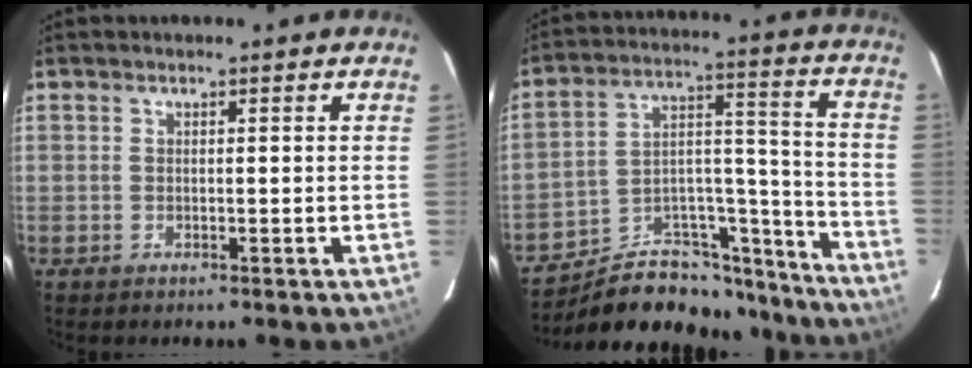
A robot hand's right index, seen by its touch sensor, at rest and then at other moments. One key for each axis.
{"total": 22.6, "fx": -19.0, "fy": 9.4, "fz": 7.8, "tx": -0.123, "ty": 0.074, "tz": -0.266}